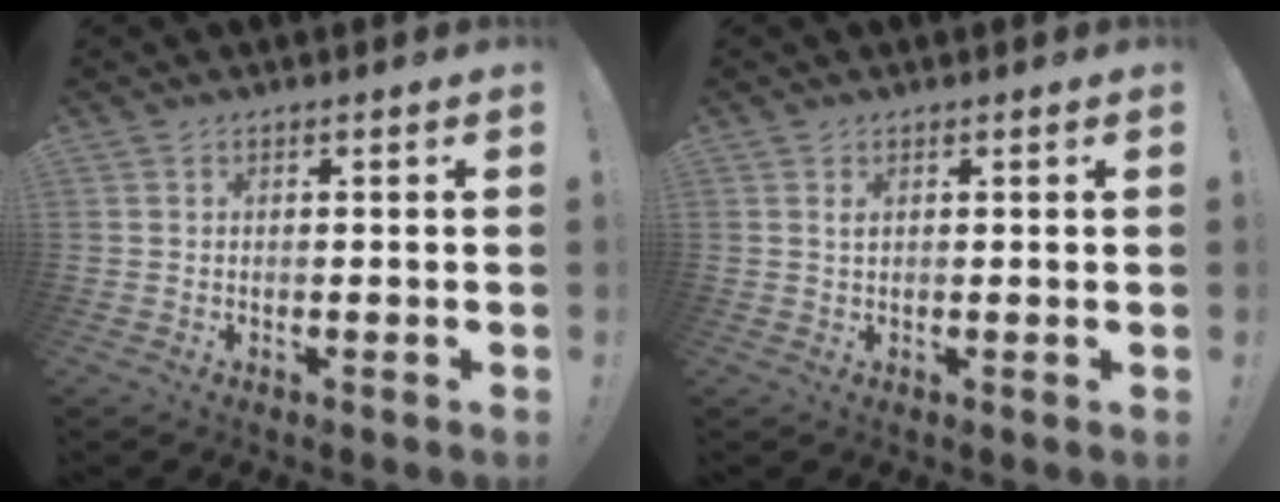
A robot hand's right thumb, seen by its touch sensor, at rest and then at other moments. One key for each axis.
{"total": 1.1, "fx": 0.5, "fy": 0.0, "fz": 1.0, "tx": -0.012, "ty": -0.002, "tz": 0.007}